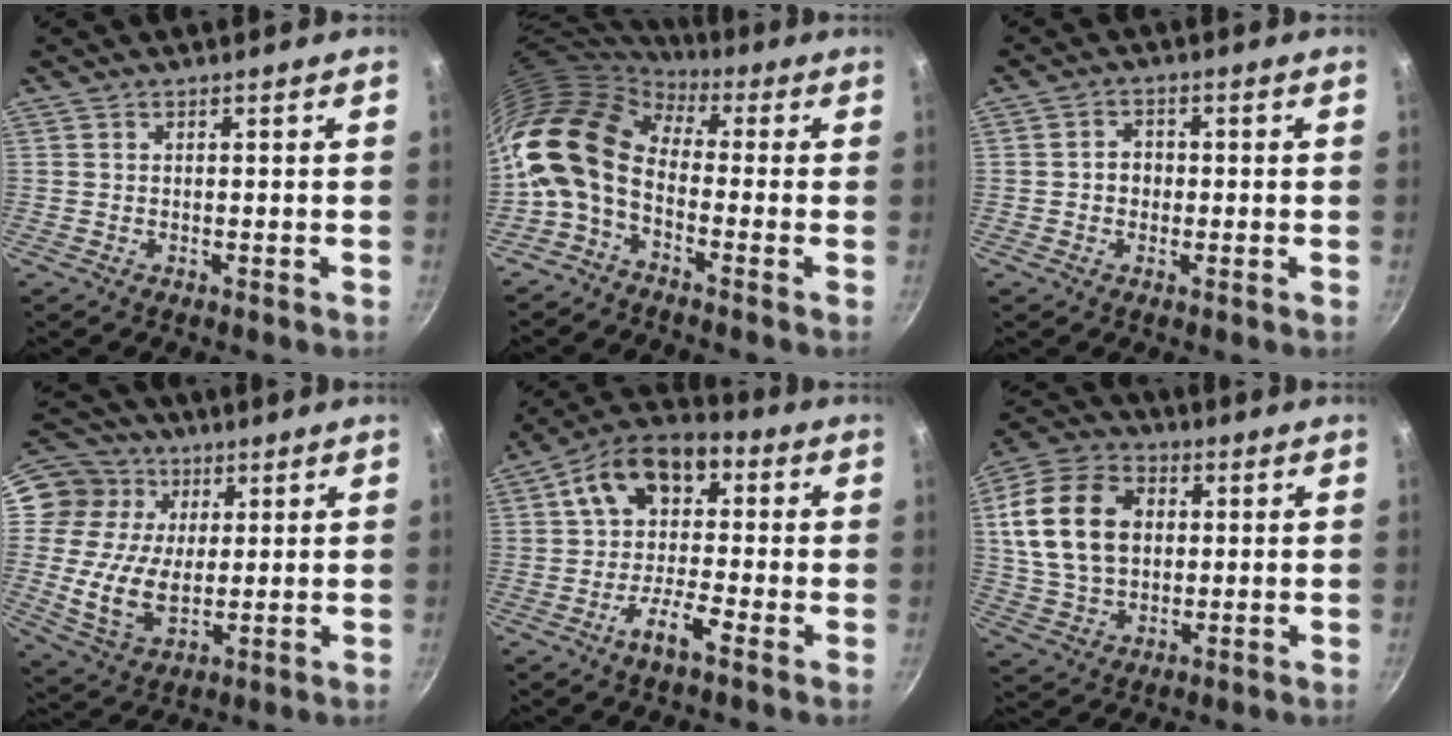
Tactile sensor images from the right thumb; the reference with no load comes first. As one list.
[{"total": 14.3, "force": [-0.4, 9.2, 10.9], "torque": [-0.206, 0.022, -0.027]}, {"total": 3.0, "force": [-0.3, 2.7, 1.4], "torque": [-0.004, 0.010, -0.006]}, {"total": 15.1, "force": [3.8, 12.2, 8.0], "torque": [-0.139, -0.012, 0.066]}, {"total": 13.2, "force": [-0.9, 8.3, 10.3], "torque": [-0.151, 0.043, -0.041]}, {"total": 17.4, "force": [3.1, 12.6, 11.6], "torque": [-0.196, 0.012, 0.054]}]